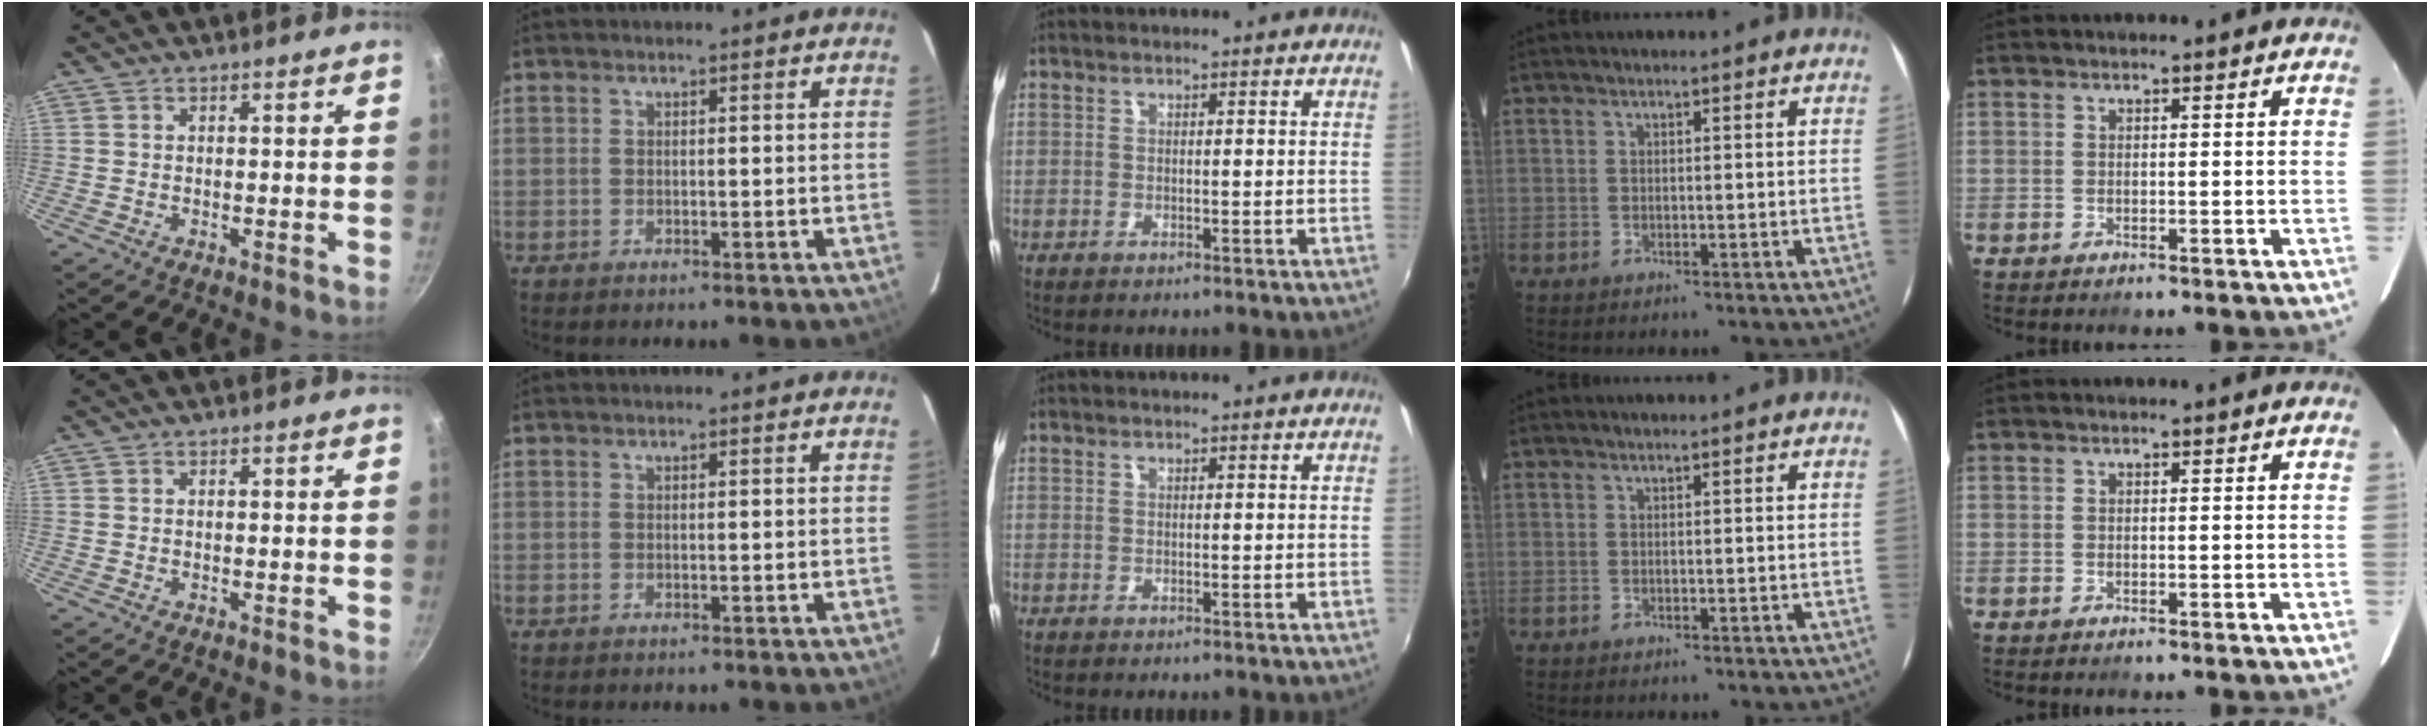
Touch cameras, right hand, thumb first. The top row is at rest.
{}